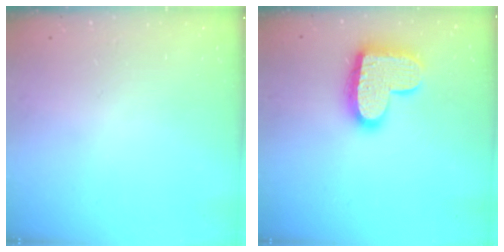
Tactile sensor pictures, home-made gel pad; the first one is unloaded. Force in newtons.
{"total": 16.3, "press": 16.3, "slide": 1.3}